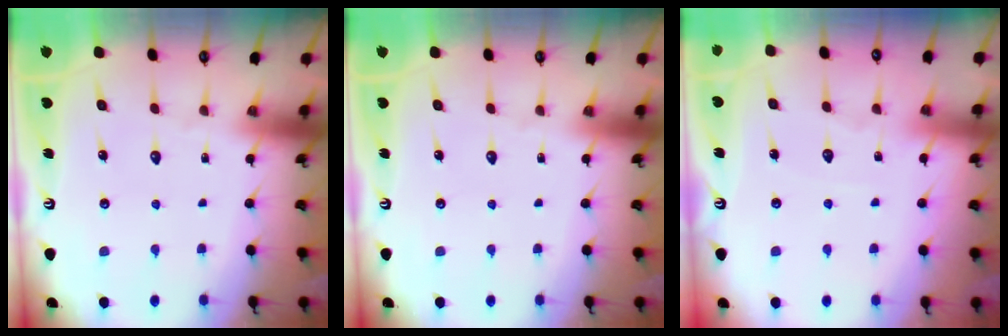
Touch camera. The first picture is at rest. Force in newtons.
{"total": 0.0}
{"total": 4.6, "press": 4.5, "slide": 0.6}